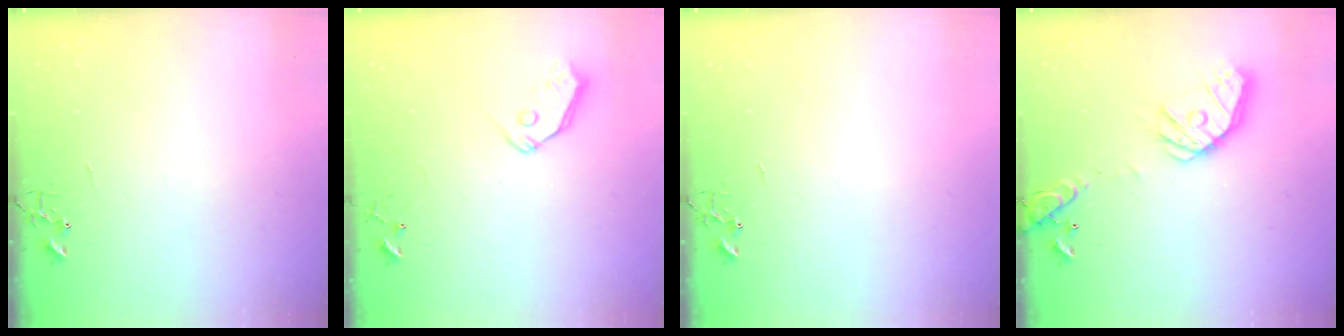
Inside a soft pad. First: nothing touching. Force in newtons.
{"total": 7.3, "press": 7.2, "slide": 0.8}
{"total": 0.0}
{"total": 16.9, "press": 16.7, "slide": 3.0}